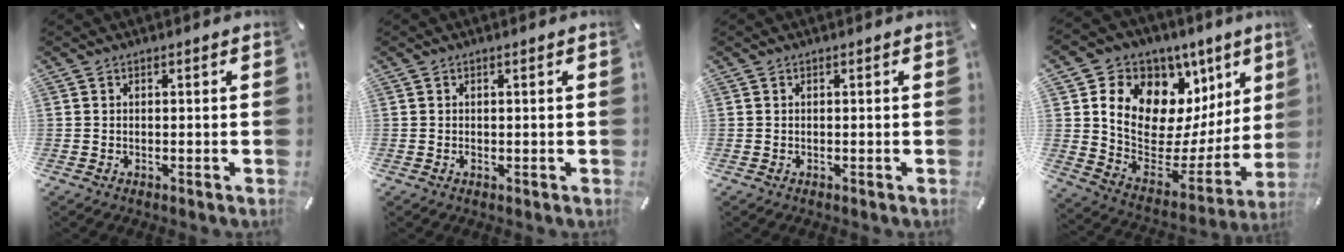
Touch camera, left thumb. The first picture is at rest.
{"total": 0.6, "force": [0.1, 0.1, 0.6], "torque": [-0.012, -0.002, 0.002]}
{"total": 0.0}
{"total": 13.5, "force": [6.4, 9.8, 6.6], "torque": [-0.098, -0.075, 0.115]}